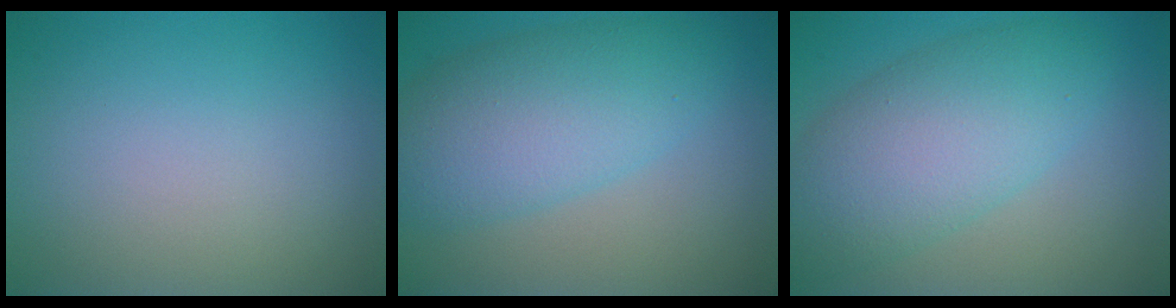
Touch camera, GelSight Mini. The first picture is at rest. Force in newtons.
{"total": 7.1, "press": 7.1, "slide": 0.1}
{"total": 7.3, "press": 7.3, "slide": 0.2}